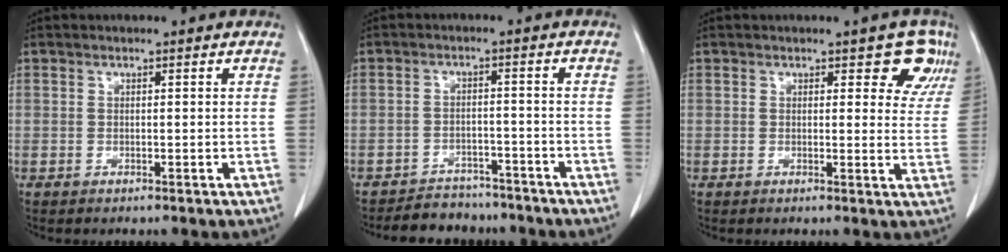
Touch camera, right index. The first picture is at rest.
{"total": 7.4, "force": [-6.6, 3.1, 0.8], "torque": [-0.004, 0.007, -0.093]}
{"total": 5.4, "force": [3.2, 2.8, 3.4], "torque": [-0.014, -0.003, 0.025]}